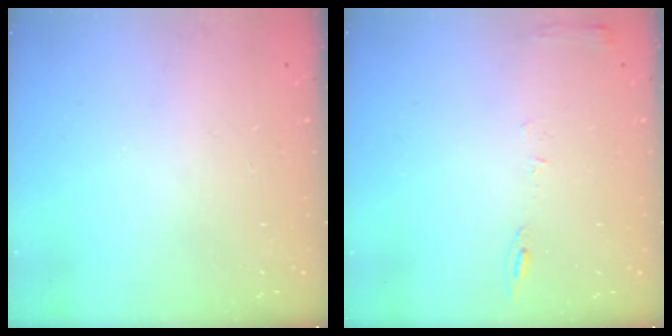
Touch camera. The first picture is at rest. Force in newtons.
{"total": 6.0, "press": 6.0, "slide": 0.6}